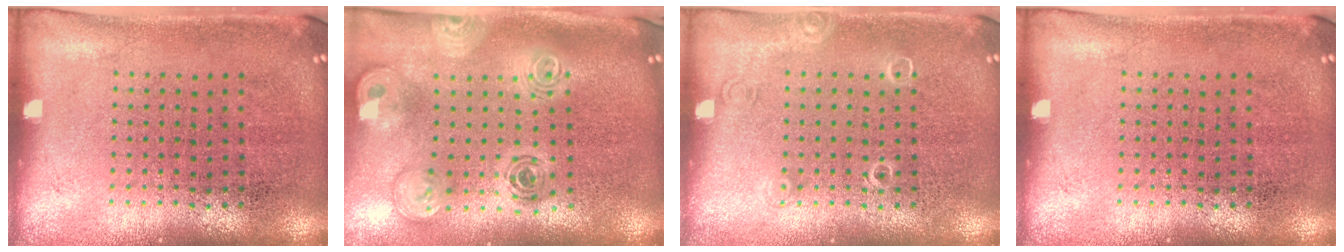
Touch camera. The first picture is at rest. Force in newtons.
{"total": 2.0, "press": 1.7, "slide": 1.1}
{"total": 1.0, "press": 1.0, "slide": 0.2}
{"total": 0.0}